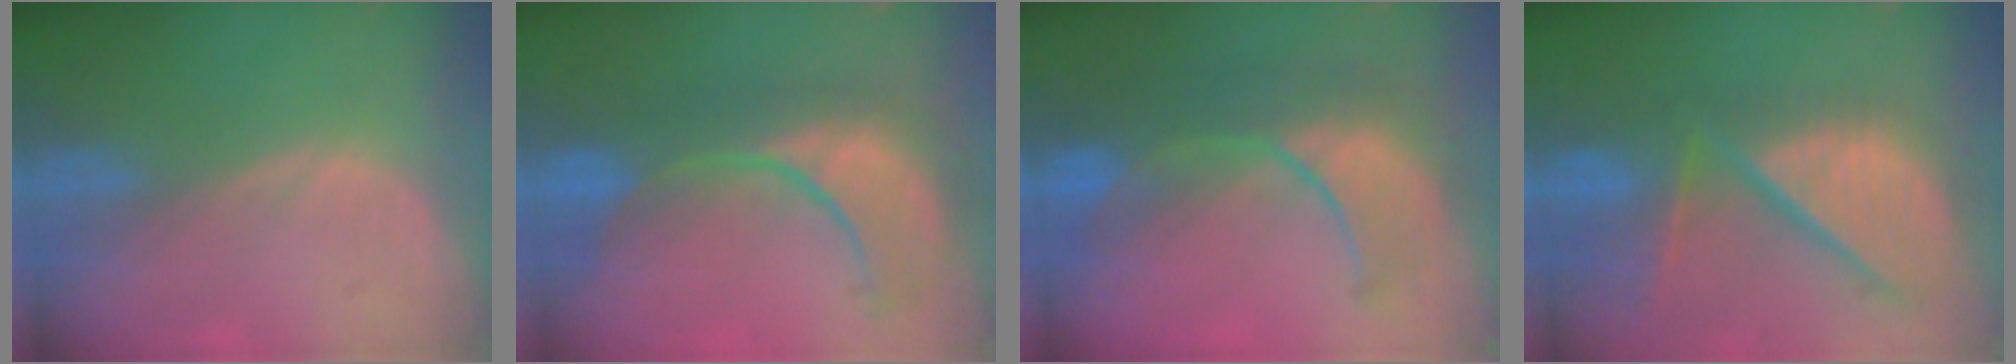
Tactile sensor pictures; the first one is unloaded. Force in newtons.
{"total": 10.5, "press": 10.0, "slide": 3.4}
{"total": 9.9, "press": 9.3, "slide": 3.5}
{"total": 13.2, "press": 11.0, "slide": 7.3}